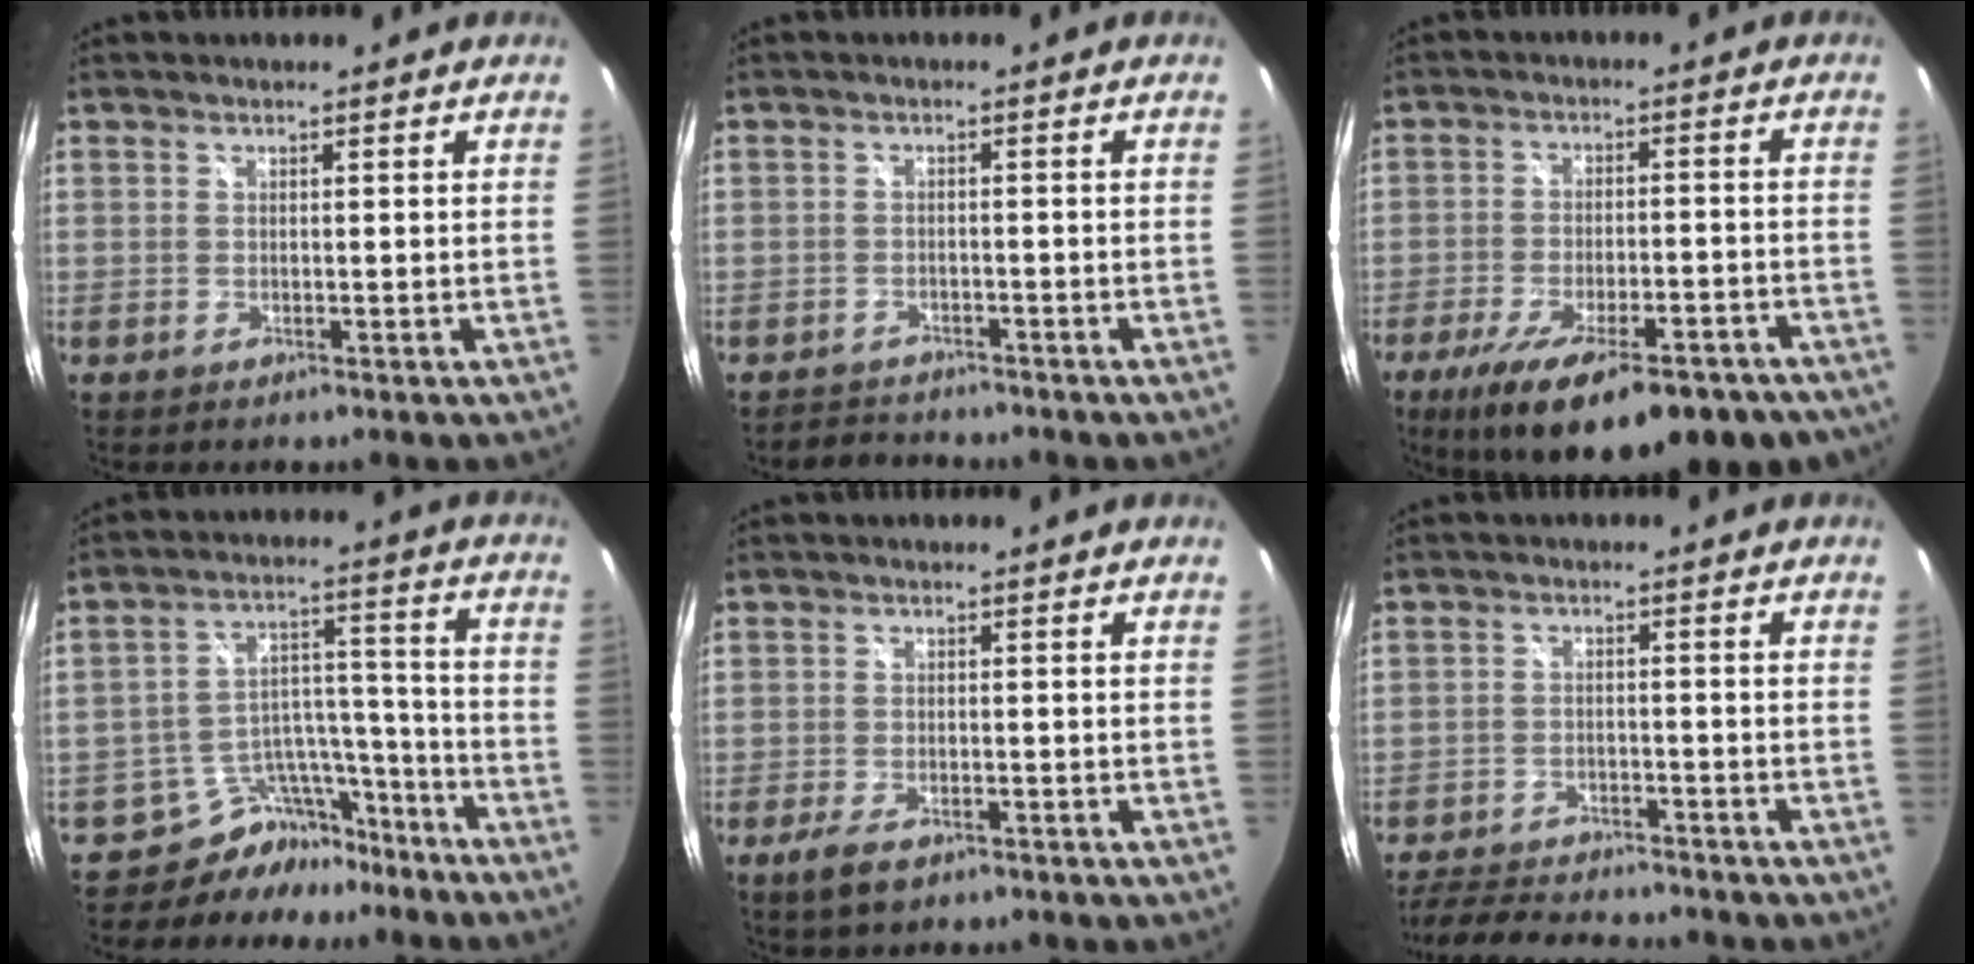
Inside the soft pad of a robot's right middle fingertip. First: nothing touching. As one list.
[{"total": 3.8, "force": [-3.6, 1.2, 0.0], "torque": [-0.013, 0.004, -0.060]}, {"total": 22.7, "force": [-15.8, 8.1, 14.2], "torque": [-0.242, -0.046, -0.213]}, {"total": 10.0, "force": [-8.3, 5.5, 0.8], "torque": [-0.008, 0.056, -0.124]}, {"total": 4.9, "force": [-3.3, 2.2, 2.9], "torque": [-0.075, -0.015, -0.058]}, {"total": 11.0, "force": [-10.0, 3.0, 3.6], "torque": [-0.099, 0.004, -0.154]}]